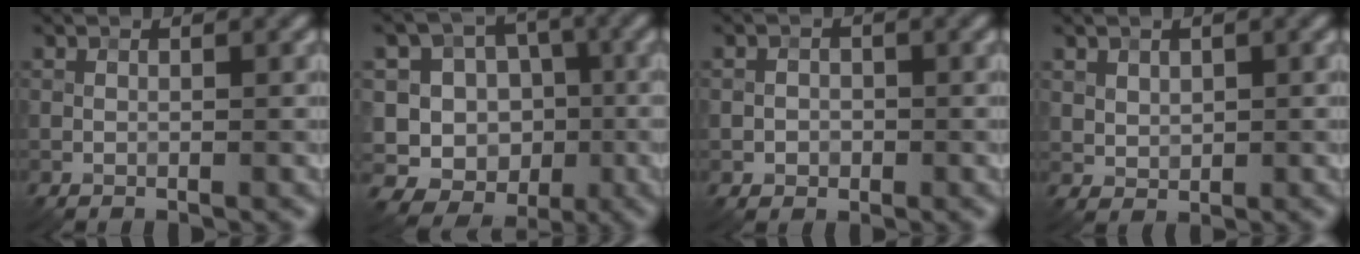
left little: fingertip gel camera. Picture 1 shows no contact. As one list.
[{"total": 14.1, "force": [-3.6, 13.1, 3.8], "torque": [-0.079, 0.018, -0.050]}, {"total": 1.4, "force": [-0.4, 1.3, 0.4], "torque": [0.005, -0.001, -0.010]}, {"total": 1.6, "force": [0.8, 1.2, 0.6], "torque": [-0.015, -0.007, 0.025]}]